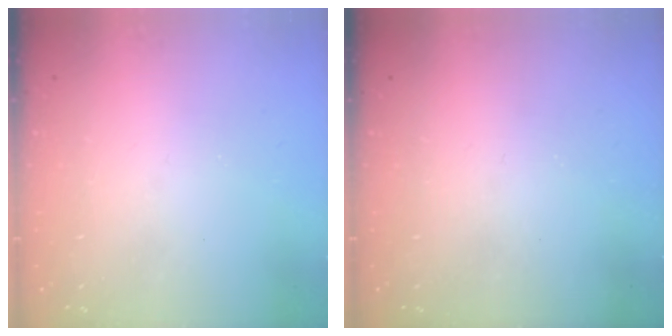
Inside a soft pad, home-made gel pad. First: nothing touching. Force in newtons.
{"total": 0.0}